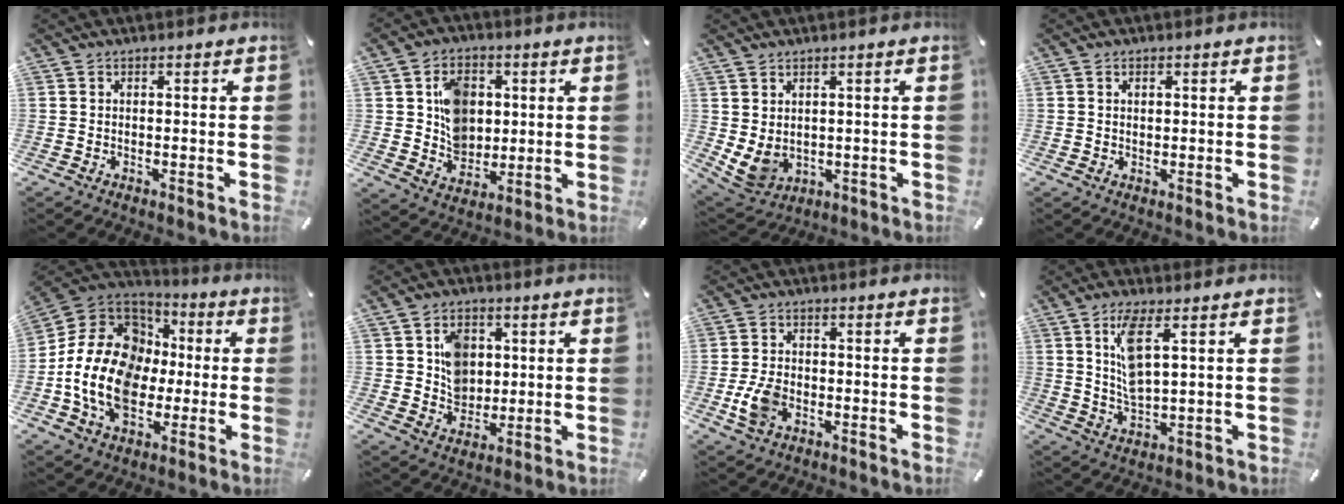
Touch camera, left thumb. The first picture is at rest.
{"total": 10.1, "force": [2.0, 8.7, 4.6], "torque": [-0.068, 0.007, 0.042]}
{"total": 5.4, "force": [1.2, 4.8, 2.1], "torque": [-0.065, -0.012, 0.023]}
{"total": 1.5, "force": [0.6, 1.0, 0.9], "torque": [-0.012, 0.001, 0.008]}
{"total": 19.7, "force": [-3.0, 15.7, 11.5], "torque": [-0.238, 0.013, -0.048]}
{"total": 8.4, "force": [2.0, 7.4, 3.5], "torque": [-0.048, 0.001, 0.037]}
{"total": 6.8, "force": [-1.9, 4.8, 4.4], "torque": [-0.104, 0.005, -0.036]}
{"total": 9.4, "force": [3.5, 3.6, 7.9], "torque": [-0.158, -0.002, 0.060]}